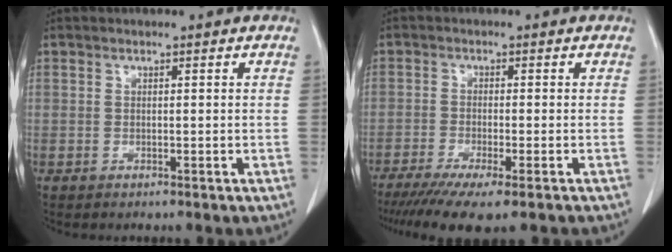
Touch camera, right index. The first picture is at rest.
{"total": 11.1, "force": [-8.6, 1.1, 7.0], "torque": [-0.096, -0.024, -0.133]}